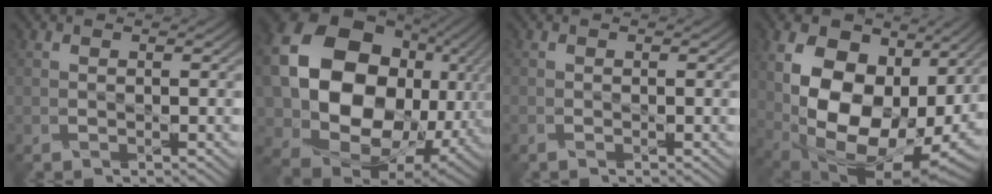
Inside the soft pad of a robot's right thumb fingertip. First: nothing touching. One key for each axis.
{"total": 22.2, "fx": 2.2, "fy": 17.7, "fz": 13.2, "tx": -0.332, "ty": -0.036, "tz": 0.084}
{"total": 0.5, "fx": -0.5, "fy": 0.1, "fz": 0.2, "tx": -0.003, "ty": -0.003, "tz": -0.008}
{"total": 19.2, "fx": 2.8, "fy": 13.3, "fz": 13.6, "tx": -0.256, "ty": -0.017, "tz": 0.066}